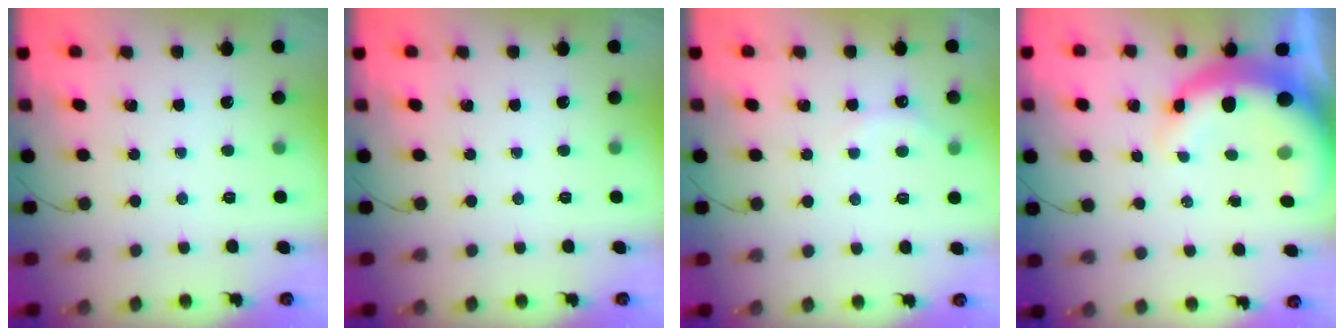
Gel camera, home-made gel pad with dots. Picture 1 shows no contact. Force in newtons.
{"total": 0.0}
{"total": 4.4, "press": 4.4, "slide": 0.7}
{"total": 10.4, "press": 10.2, "slide": 2.0}